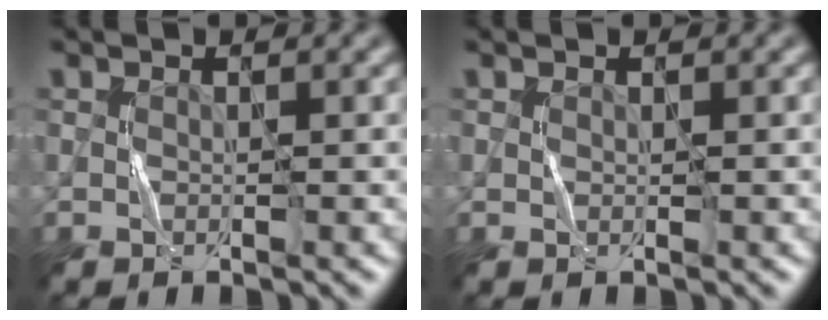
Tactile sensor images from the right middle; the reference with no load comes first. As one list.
[{"total": 0.0}]